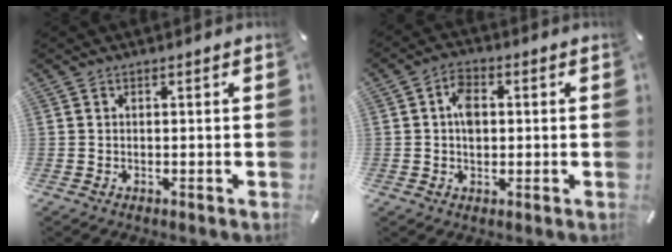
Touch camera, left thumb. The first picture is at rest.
{"total": 5.3, "force": [0.6, 3.7, 3.8], "torque": [-0.059, 0.004, 0.007]}